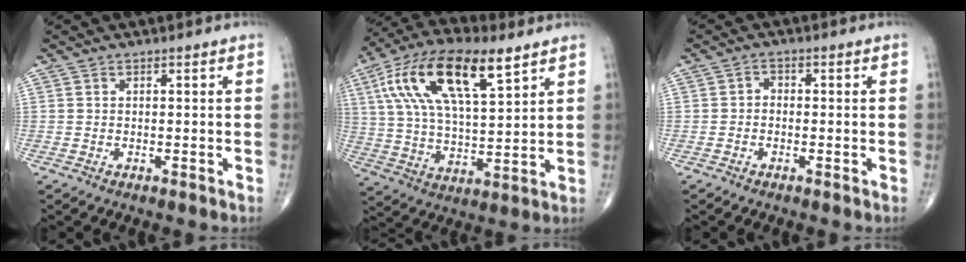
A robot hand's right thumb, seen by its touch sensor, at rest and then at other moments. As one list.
[{"total": 20.3, "force": [9.1, 7.8, 16.4], "torque": [-0.304, -0.007, 0.164]}, {"total": 1.6, "force": [-0.4, 1.2, 0.9], "torque": [-0.003, 0.007, -0.013]}]